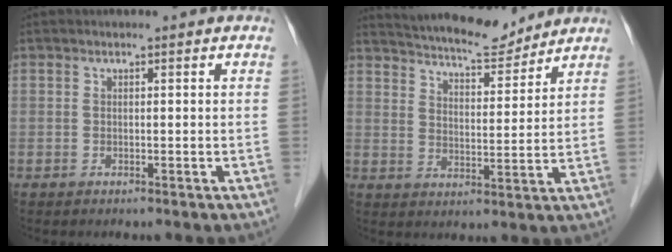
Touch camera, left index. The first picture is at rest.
{"total": 11.7, "force": [11.0, 1.8, 3.6], "torque": [-0.061, 0.002, 0.170]}